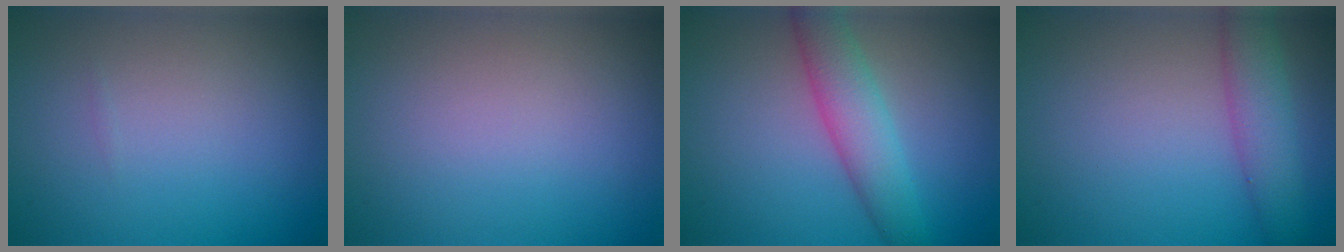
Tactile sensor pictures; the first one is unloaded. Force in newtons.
{"total": 0.0}
{"total": 4.4, "press": 4.4, "slide": 0.1}
{"total": 3.9, "press": 3.9, "slide": 0.1}